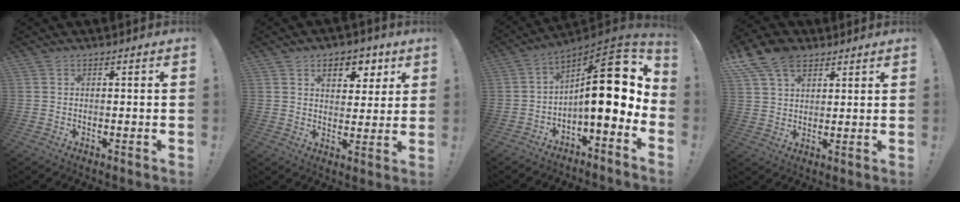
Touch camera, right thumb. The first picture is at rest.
{"total": 8.8, "force": [4.5, 5.5, 5.2], "torque": [-0.063, -0.020, 0.078]}
{"total": 17.8, "force": [2.7, 6.2, 16.5], "torque": [-0.238, -0.020, 0.045]}
{"total": 11.7, "force": [6.9, 7.4, 5.8], "torque": [-0.097, -0.027, 0.134]}